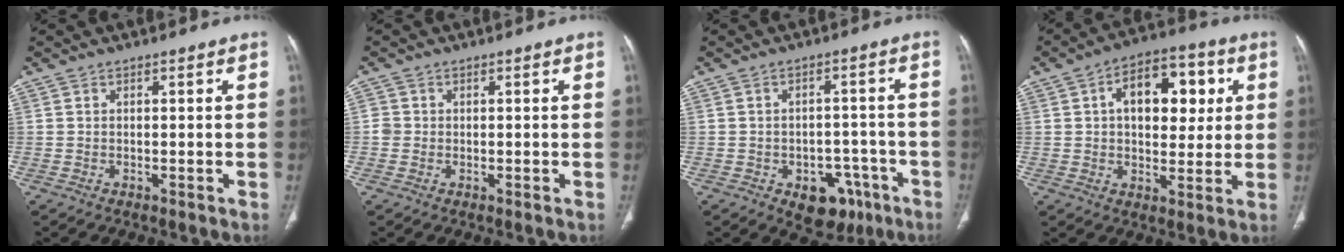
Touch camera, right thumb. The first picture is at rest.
{"total": 1.7, "force": [-0.2, 1.7, 0.4], "torque": [0.000, 0.006, -0.007]}
{"total": 9.7, "force": [-5.1, 6.4, 5.3], "torque": [-0.033, 0.036, -0.058]}
{"total": 14.6, "force": [3.4, 8.7, 11.2], "torque": [-0.123, 0.010, 0.046]}